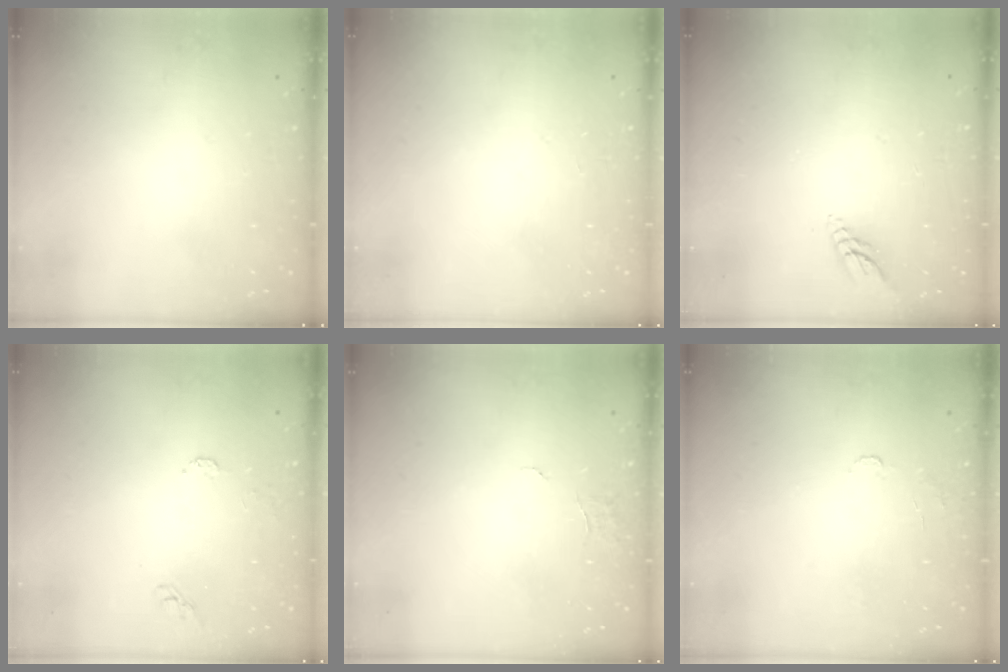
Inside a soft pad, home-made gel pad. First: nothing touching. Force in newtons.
{"total": 0.0}
{"total": 4.7, "press": 4.7, "slide": 0.5}
{"total": 6.0, "press": 6.0, "slide": 0.5}
{"total": 3.7, "press": 3.7, "slide": 0.3}
{"total": 4.6, "press": 4.6, "slide": 0.5}